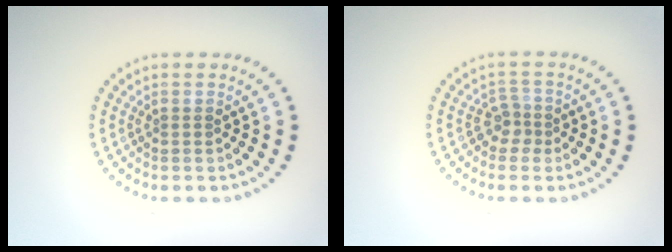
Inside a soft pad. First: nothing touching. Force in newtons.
{"total": 1.8, "press": 1.2, "slide": 1.3}